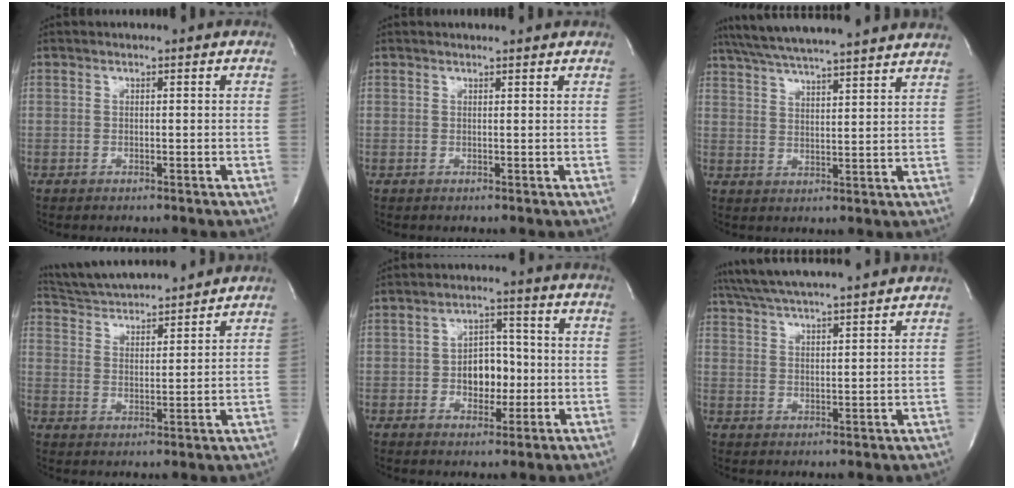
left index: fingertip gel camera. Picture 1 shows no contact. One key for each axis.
{"total": 2.5, "fx": 2.5, "fy": 0.2, "fz": 0.4, "tx": -0.012, "ty": 0.002, "tz": 0.023}
{"total": 22.9, "fx": 20.4, "fy": 1.3, "fz": 10.4, "tx": -0.180, "ty": 0.026, "tz": 0.282}
{"total": 15.6, "fx": 14.6, "fy": 2.0, "fz": 5.2, "tx": -0.094, "ty": 0.027, "tz": 0.233}
{"total": 6.2, "fx": -1.4, "fy": 4.0, "fz": 4.5, "tx": -0.072, "ty": 0.008, "tz": -0.021}
{"total": 18.0, "fx": 16.2, "fy": 1.0, "fz": 7.9, "tx": -0.142, "ty": 0.039, "tz": 0.238}